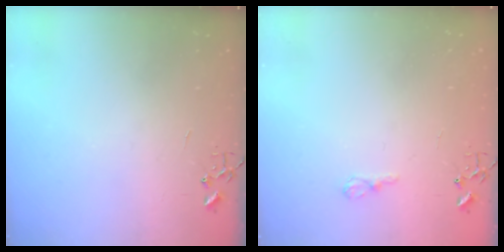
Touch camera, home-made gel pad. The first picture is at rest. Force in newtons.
{"total": 7.3, "press": 7.3, "slide": 0.9}